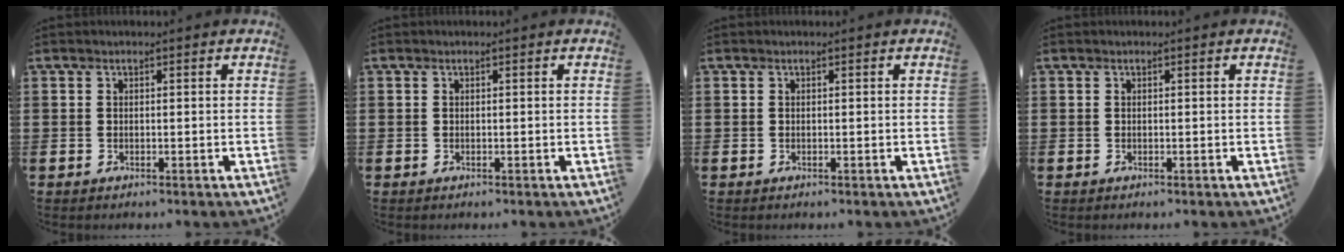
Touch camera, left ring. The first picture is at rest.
{"total": 0.0}
{"total": 0.0}
{"total": 0.0}